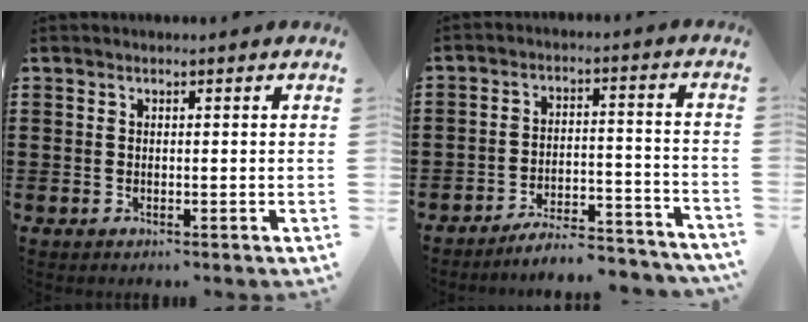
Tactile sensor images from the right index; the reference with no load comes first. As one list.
[{"total": 5.9, "force": [-5.7, 0.0, 1.7], "torque": [-0.024, 0.005, -0.110]}]